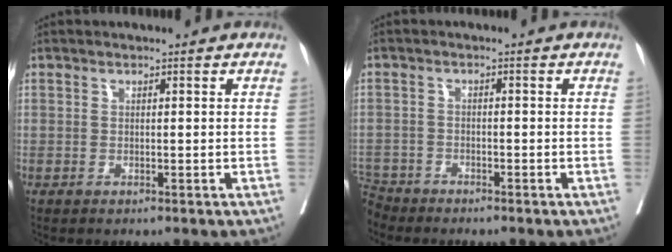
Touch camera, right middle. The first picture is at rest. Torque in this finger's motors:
{"motor_torque": [1.04, -1.10, 0.41, 0.02]}